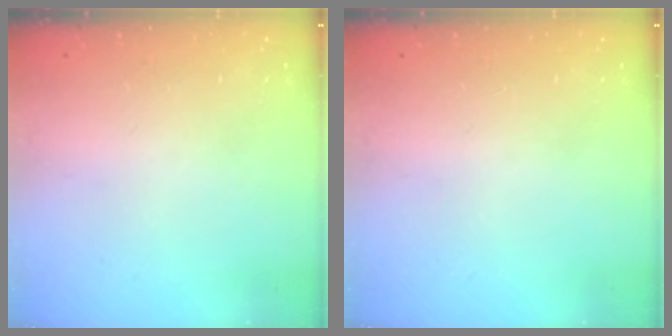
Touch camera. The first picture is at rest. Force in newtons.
{"total": 0.0}